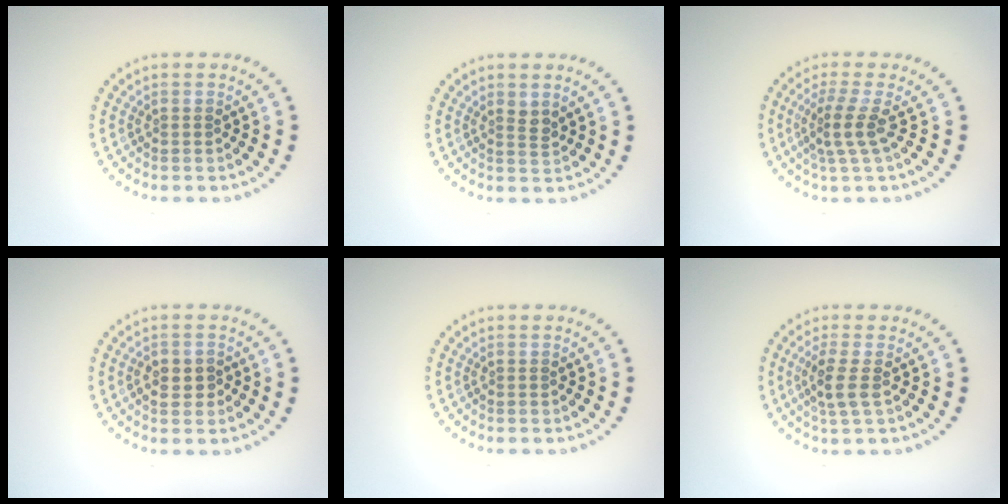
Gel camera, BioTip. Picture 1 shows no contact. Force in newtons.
{"total": 1.2, "press": 0.9, "slide": 0.8}
{"total": 2.8, "press": 1.9, "slide": 2.0}
{"total": 2.1, "press": 2.1, "slide": 0.4}
{"total": 0.0}
{"total": 2.4, "press": 2.0, "slide": 1.2}